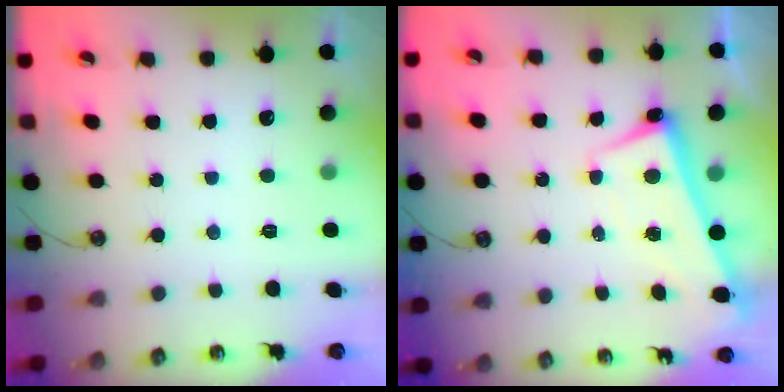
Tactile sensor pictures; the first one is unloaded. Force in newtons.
{"total": 2.5, "press": 2.4, "slide": 0.6}